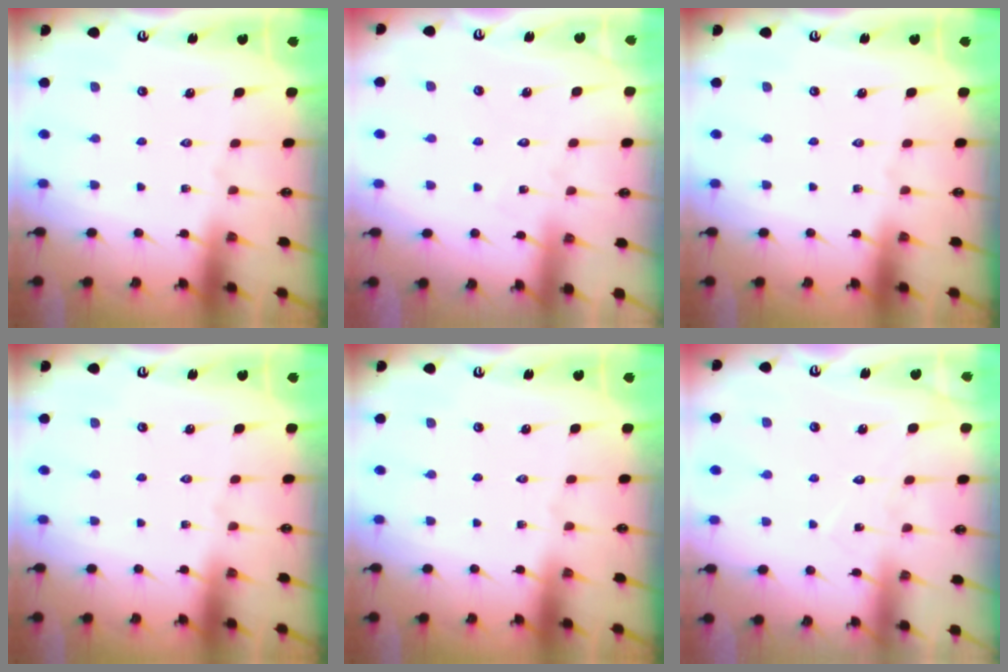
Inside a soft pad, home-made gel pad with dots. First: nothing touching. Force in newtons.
{"total": 4.7, "press": 4.7, "slide": 0.4}
{"total": 0.0}
{"total": 0.0}
{"total": 0.0}
{"total": 6.7, "press": 6.7, "slide": 0.4}